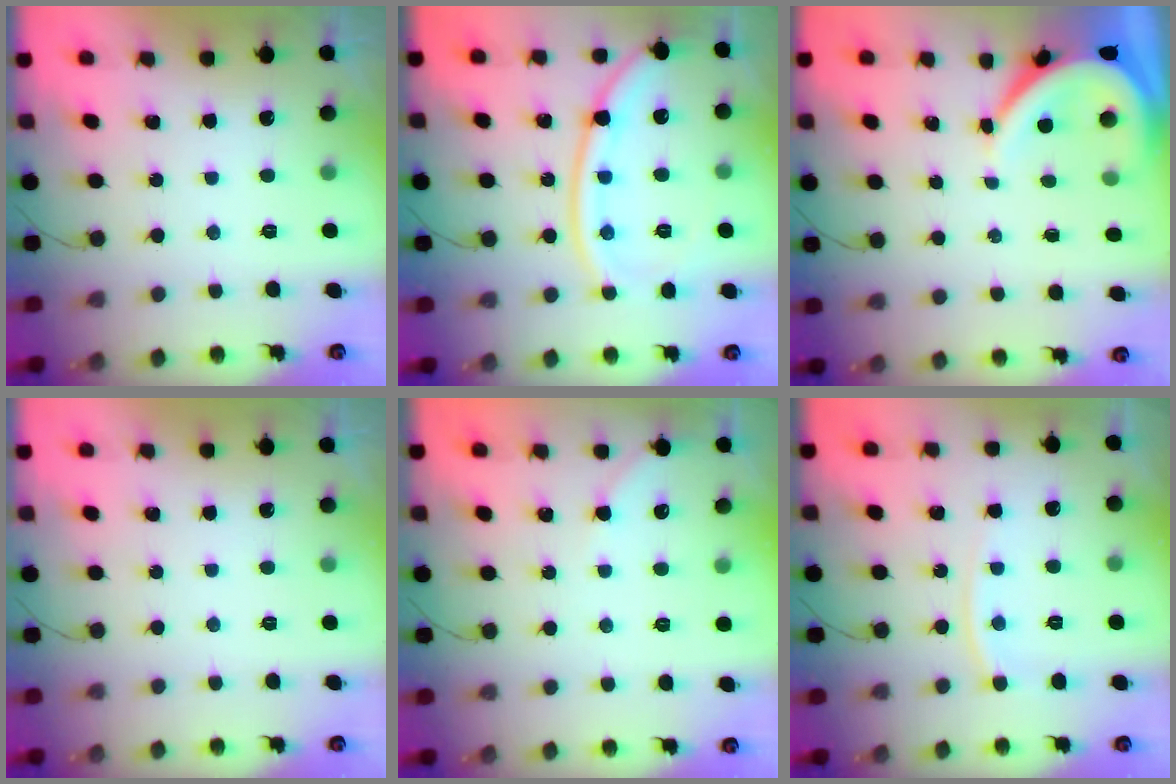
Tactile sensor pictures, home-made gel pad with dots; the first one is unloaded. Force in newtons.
{"total": 15.6, "press": 15.5, "slide": 1.9}
{"total": 7.1, "press": 7.1, "slide": 1.0}
{"total": 0.0}
{"total": 2.9, "press": 2.8, "slide": 0.6}
{"total": 8.0, "press": 7.9, "slide": 1.1}